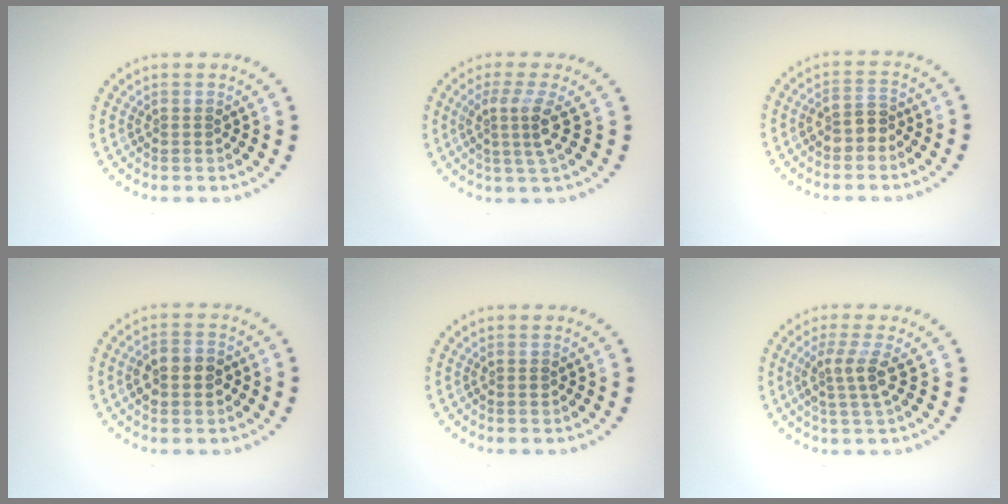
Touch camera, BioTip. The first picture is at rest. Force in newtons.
{"total": 2.9, "press": 2.1, "slide": 2.0}
{"total": 2.1, "press": 2.0, "slide": 0.8}
{"total": 3.3, "press": 3.3, "slide": 0.3}
{"total": 0.6, "press": 0.6, "slide": 0.0}
{"total": 2.7, "press": 2.0, "slide": 1.8}